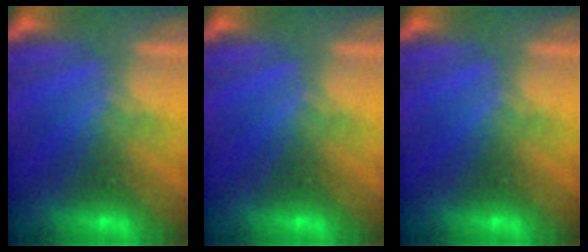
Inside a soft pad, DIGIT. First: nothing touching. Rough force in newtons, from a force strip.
{"total": 0.0}
{"total": 0.0}